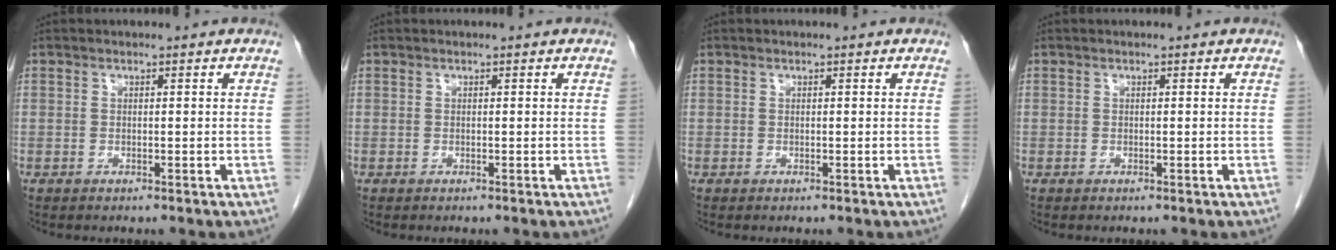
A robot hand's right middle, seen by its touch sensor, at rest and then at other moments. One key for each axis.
{"total": 0.0}
{"total": 0.0}
{"total": 0.0}